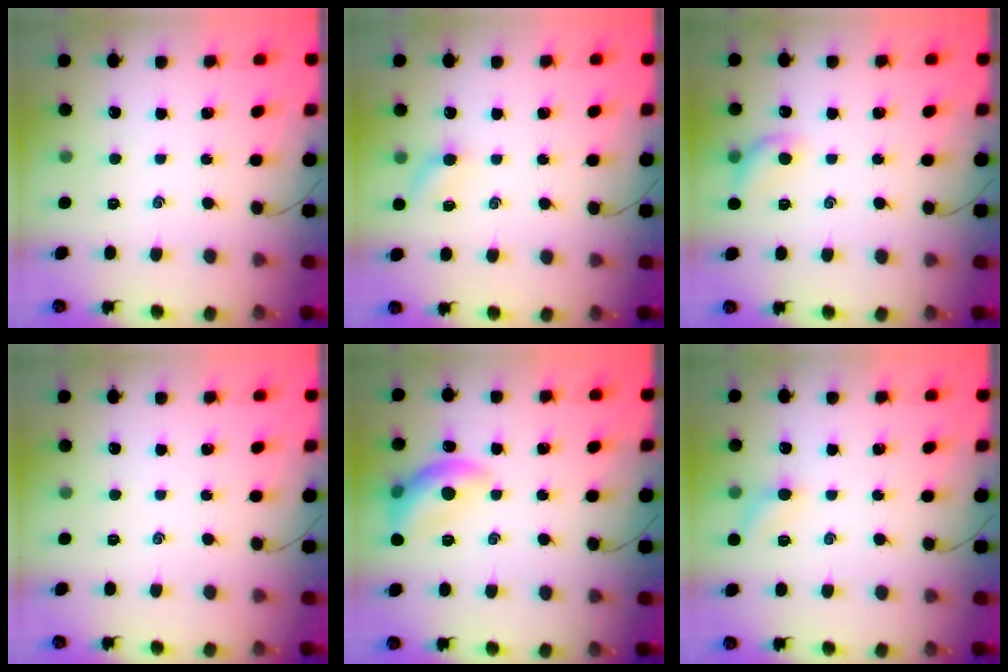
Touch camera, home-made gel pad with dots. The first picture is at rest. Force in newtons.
{"total": 4.4, "press": 4.3, "slide": 0.9}
{"total": 8.4, "press": 8.2, "slide": 1.7}
{"total": 0.0}
{"total": 11.7, "press": 11.6, "slide": 1.0}
{"total": 6.6, "press": 6.4, "slide": 1.6}